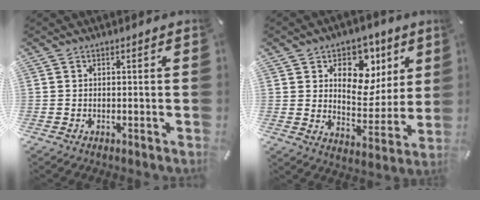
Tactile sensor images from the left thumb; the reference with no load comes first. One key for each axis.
{"total": 13.0, "fx": 5.4, "fy": 9.8, "fz": 6.6, "tx": -0.079, "ty": -0.037, "tz": 0.095}